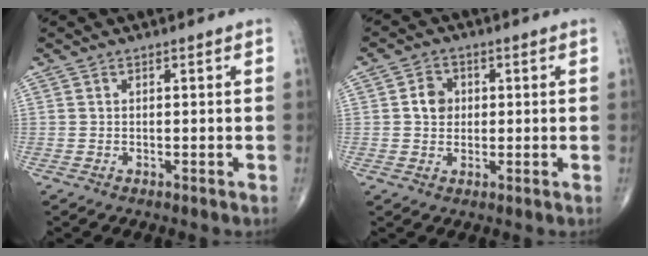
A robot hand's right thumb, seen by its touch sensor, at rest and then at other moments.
{"total": 4.2, "force": [0.5, 3.6, 2.2], "torque": [-0.021, 0.006, 0.004]}